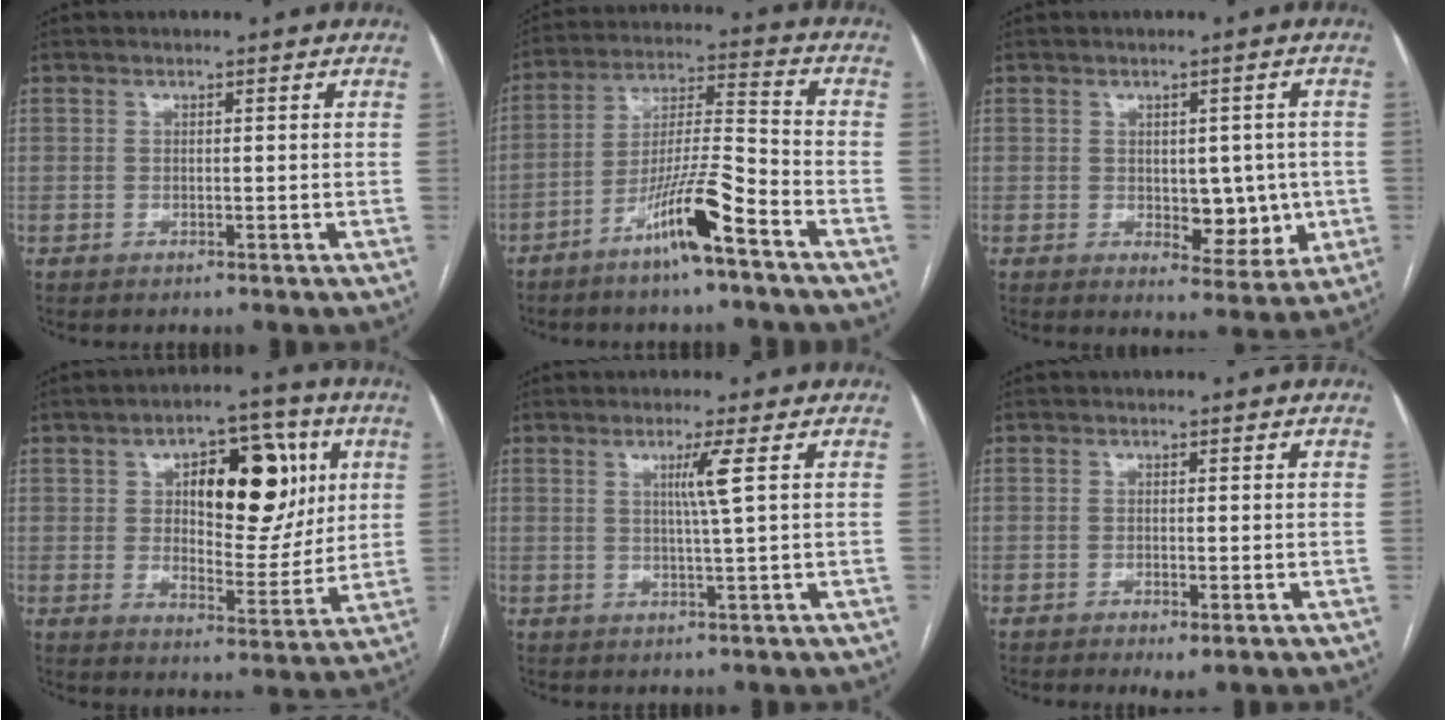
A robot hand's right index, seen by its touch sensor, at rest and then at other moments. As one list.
[{"total": 11.2, "force": [-6.8, 0.4, 8.9], "torque": [-0.167, -0.003, -0.126]}, {"total": 6.9, "force": [-0.3, 4.0, 5.6], "torque": [-0.057, 0.002, 0.008]}, {"total": 15.4, "force": [4.9, 7.0, 12.9], "torque": [-0.171, 0.026, 0.080]}, {"total": 3.6, "force": [1.1, -1.1, 3.2], "torque": [-0.061, -0.006, 0.021]}, {"total": 1.6, "force": [-0.8, 0.5, 1.4], "torque": [-0.017, -0.003, -0.009]}]